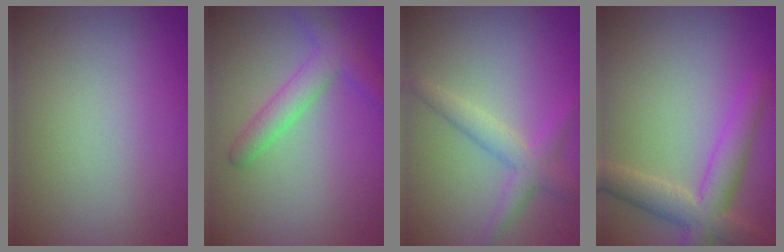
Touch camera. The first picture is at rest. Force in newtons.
{"total": 2.2, "press": 2.2, "slide": 0.2}
{"total": 2.9, "press": 2.9, "slide": 0.1}
{"total": 5.0, "press": 5.0, "slide": 0.2}